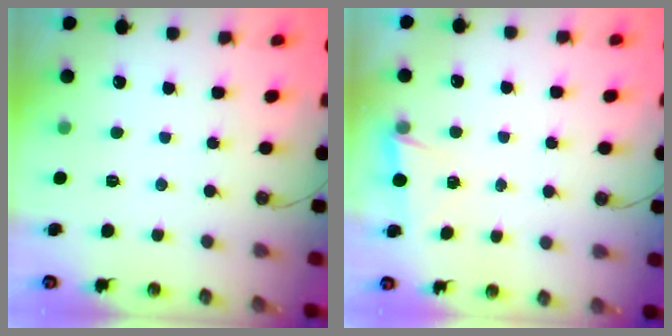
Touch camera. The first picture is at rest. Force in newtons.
{"total": 2.8, "press": 2.6, "slide": 1.0}